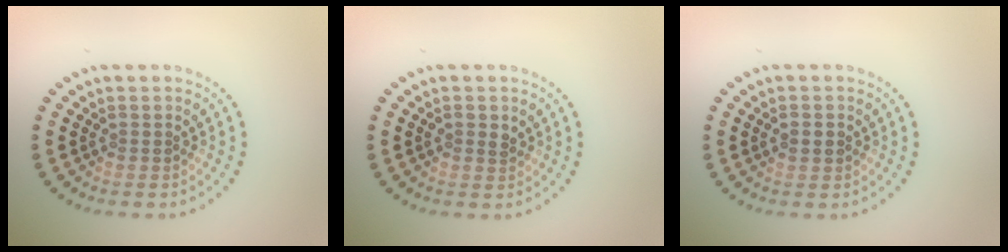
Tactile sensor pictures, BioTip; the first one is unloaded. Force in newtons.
{"total": 1.1, "press": 1.1, "slide": 0.1}
{"total": 1.7, "press": 1.7, "slide": 0.1}